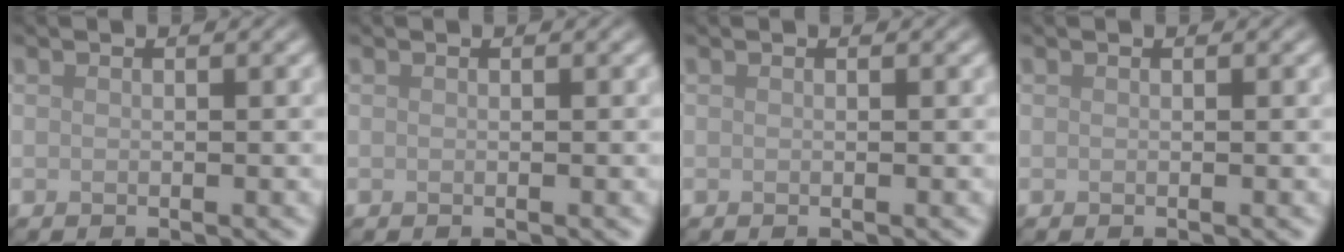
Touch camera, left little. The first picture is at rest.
{"total": 0.0}
{"total": 0.0}
{"total": 0.0}